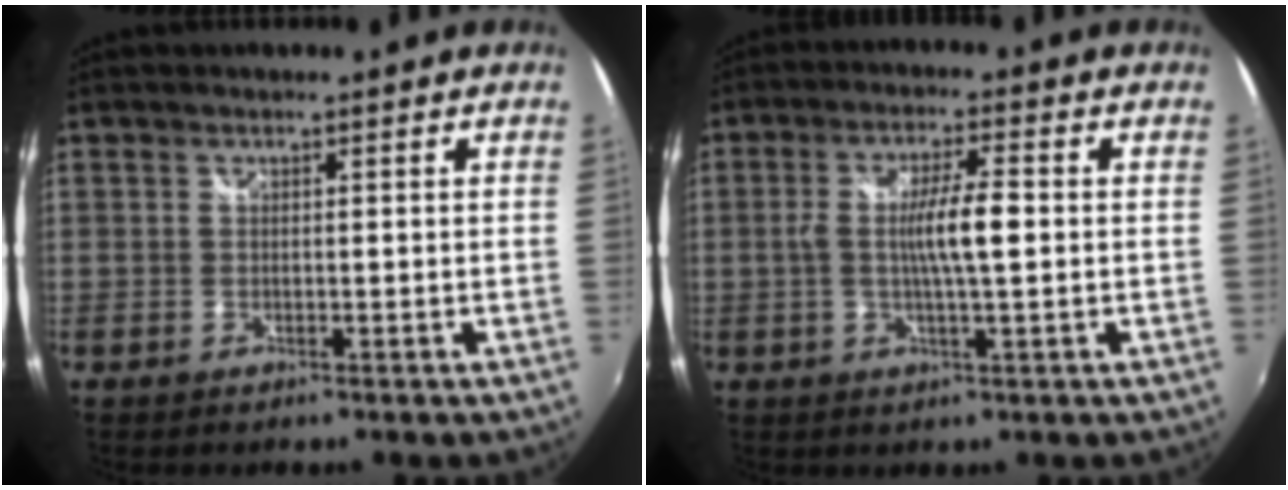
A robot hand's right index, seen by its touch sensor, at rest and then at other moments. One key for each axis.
{"total": 6.6, "fx": -0.1, "fy": 0.6, "fz": 6.6, "tx": -0.118, "ty": 0.004, "tz": 0.002}